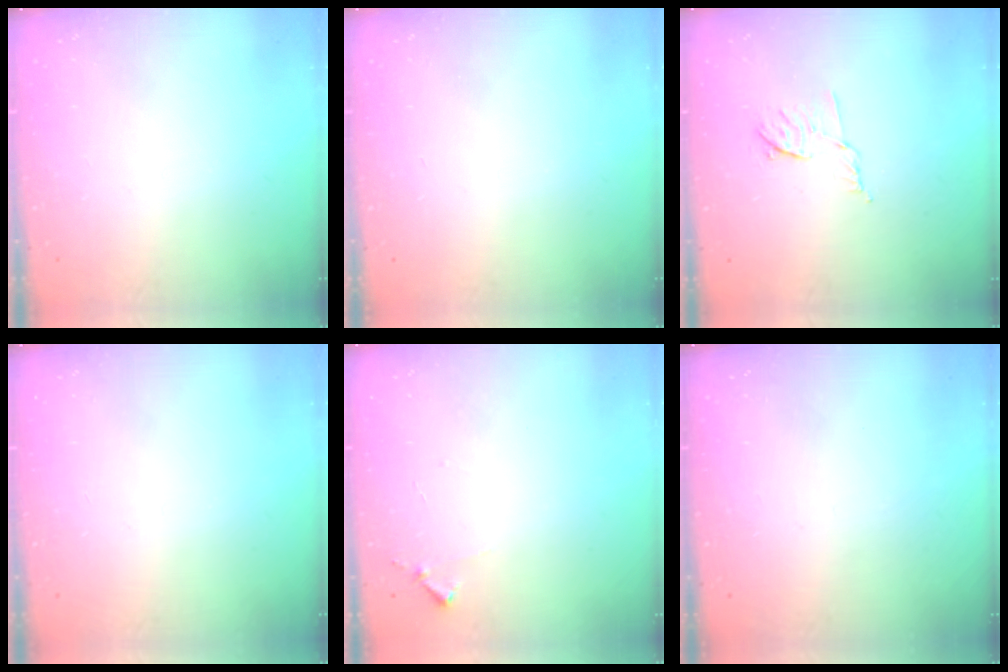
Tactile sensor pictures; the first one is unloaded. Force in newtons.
{"total": 0.0}
{"total": 6.5, "press": 6.4, "slide": 1.0}
{"total": 0.0}
{"total": 6.8, "press": 6.8, "slide": 0.6}
{"total": 0.0}